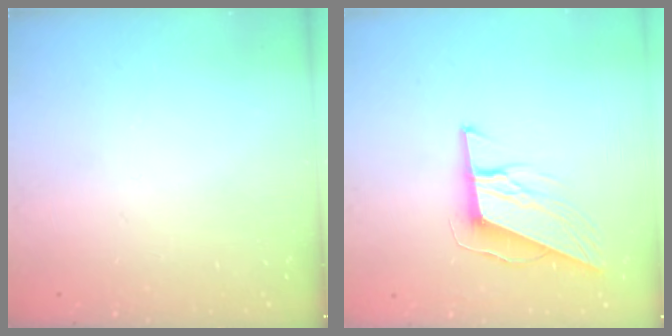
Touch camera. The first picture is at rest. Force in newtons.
{"total": 9.7, "press": 9.5, "slide": 1.9}